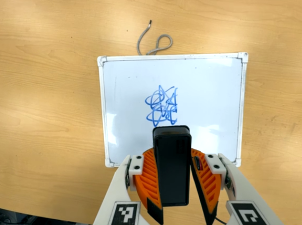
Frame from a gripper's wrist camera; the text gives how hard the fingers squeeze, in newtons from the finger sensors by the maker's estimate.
{"total": 8.7, "left": 8.9, "right": 8.6}